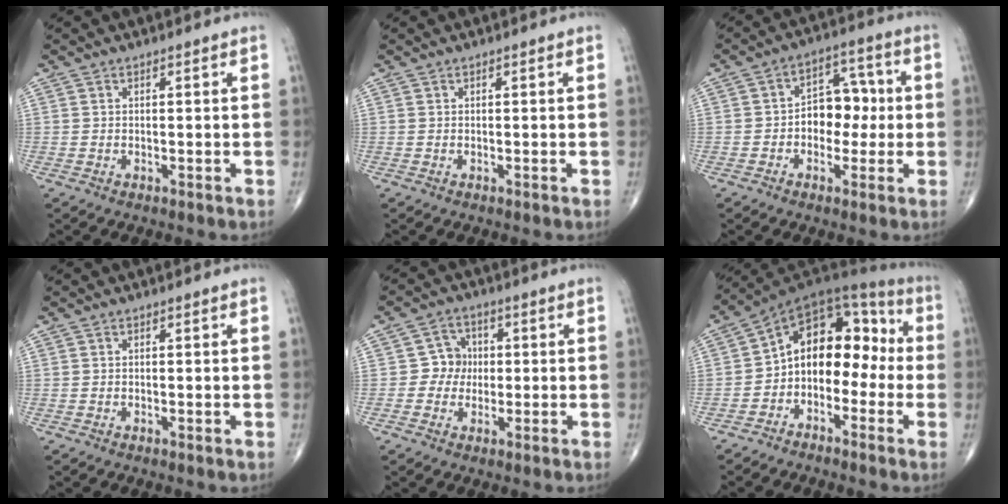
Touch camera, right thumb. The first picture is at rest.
{"total": 0.0}
{"total": 8.8, "force": [-0.5, 6.3, 6.1], "torque": [-0.049, 0.032, -0.016]}
{"total": 0.0}
{"total": 5.0, "force": [-0.2, 4.7, 1.7], "torque": [0.008, 0.013, -0.013]}
{"total": 14.0, "force": [-2.2, 9.6, 10.0], "torque": [-0.107, 0.068, -0.051]}